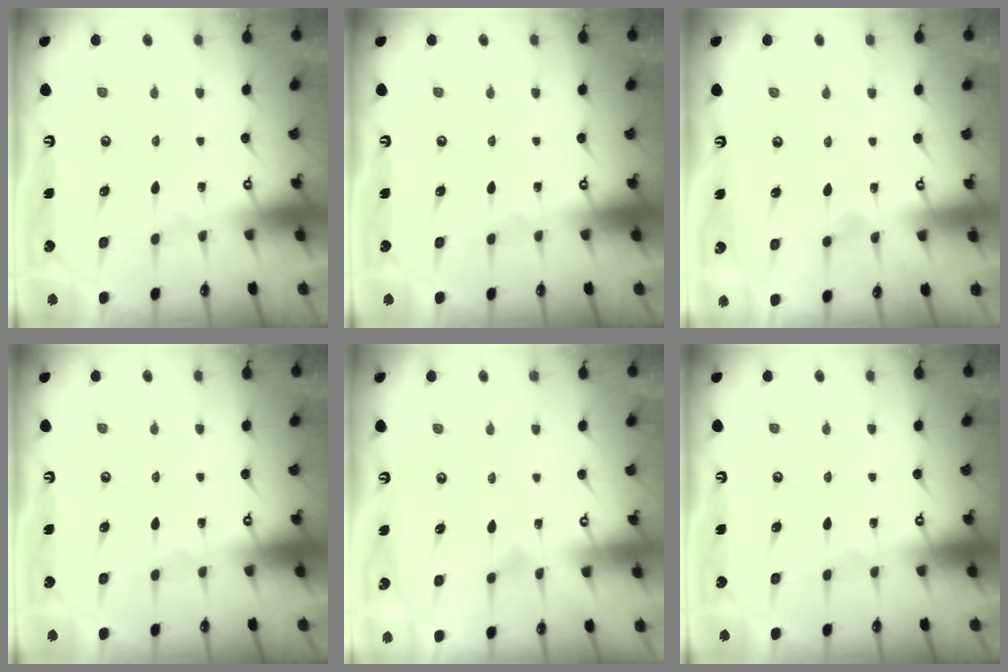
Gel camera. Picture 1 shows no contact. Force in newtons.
{"total": 0.0}
{"total": 4.6, "press": 4.6, "slide": 0.2}
{"total": 0.0}
{"total": 5.6, "press": 5.6, "slide": 0.3}
{"total": 0.0}